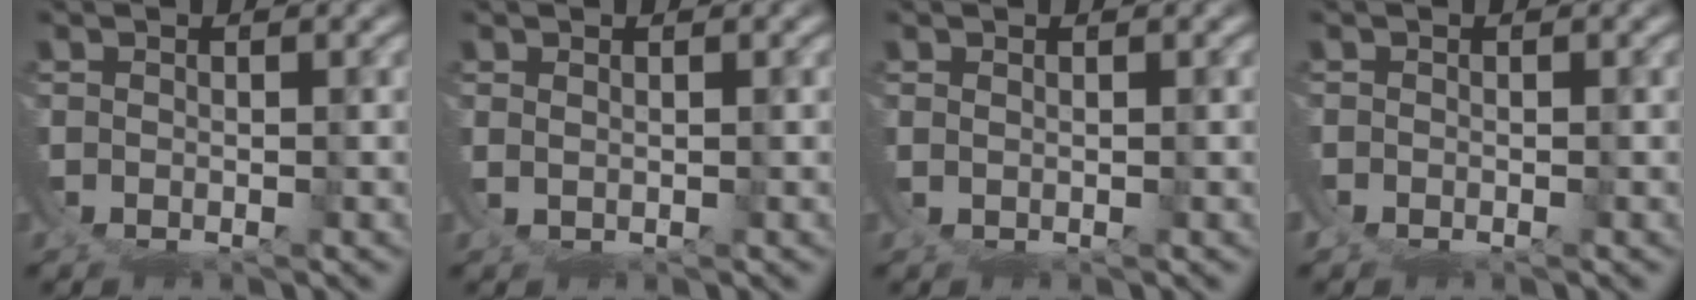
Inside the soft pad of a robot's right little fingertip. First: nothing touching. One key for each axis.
{"total": 0.6, "fx": 0.6, "fy": 0.0, "fz": 0.3, "tx": -0.006, "ty": -0.001, "tz": 0.012}
{"total": 0.5, "fx": 0.5, "fy": -0.3, "fz": 0.2, "tx": -0.001, "ty": 0.000, "tz": 0.009}
{"total": 2.9, "fx": -1.1, "fy": 2.7, "fz": 0.4, "tx": -0.026, "ty": -0.005, "tz": -0.024}